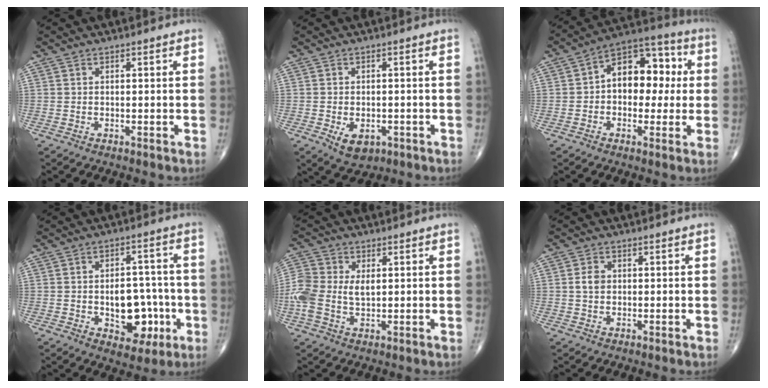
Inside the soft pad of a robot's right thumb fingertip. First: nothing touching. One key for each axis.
{"total": 5.2, "fx": -1.8, "fy": 3.4, "fz": 3.5, "tx": -0.047, "ty": 0.004, "tz": -0.016}
{"total": 13.5, "fx": 1.2, "fy": 8.9, "fz": 10.1, "tx": -0.103, "ty": 0.033, "tz": 0.004}
{"total": 11.4, "fx": -2.7, "fy": 7.3, "fz": 8.4, "tx": -0.076, "ty": 0.026, "tz": -0.028}
{"total": 9.4, "fx": 0.4, "fy": 6.0, "fz": 7.2, "tx": -0.166, "ty": 0.013, "tz": 0.007}
{"total": 2.7, "fx": 0.2, "fy": 2.0, "fz": 1.8, "tx": -0.029, "ty": 0.005, "tz": 0.002}